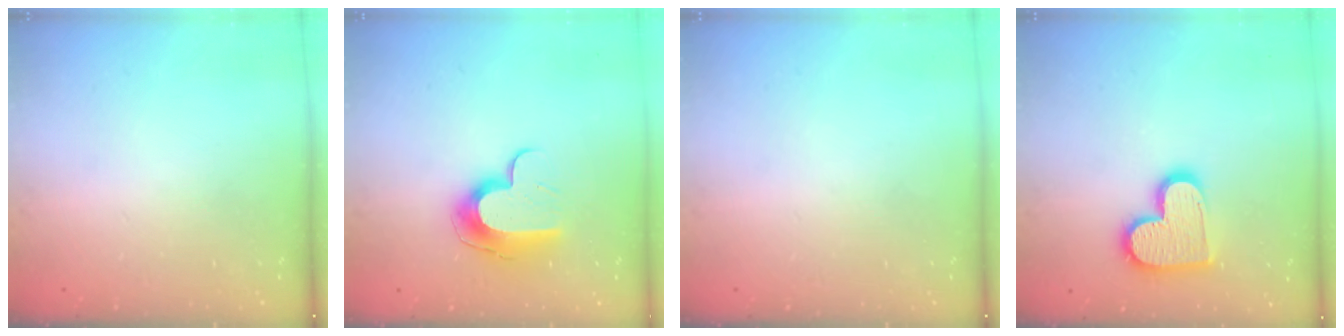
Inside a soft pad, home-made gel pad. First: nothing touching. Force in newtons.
{"total": 10.0, "press": 9.9, "slide": 1.1}
{"total": 0.0}
{"total": 14.0, "press": 13.9, "slide": 0.5}